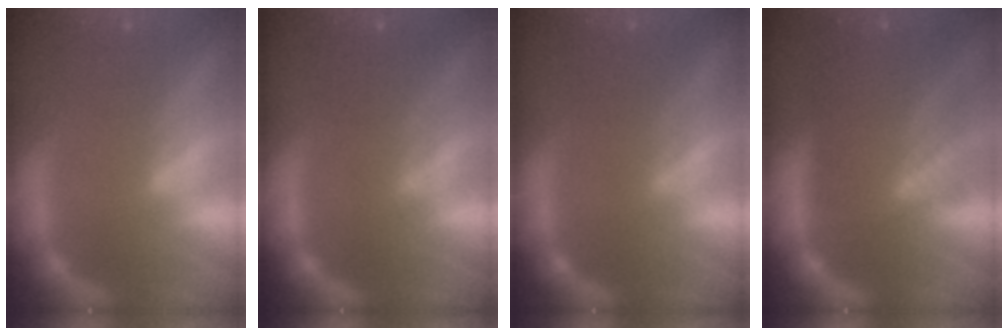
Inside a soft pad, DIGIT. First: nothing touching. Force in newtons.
{"total": 3.6}
{"total": 3.1}
{"total": 9.0}